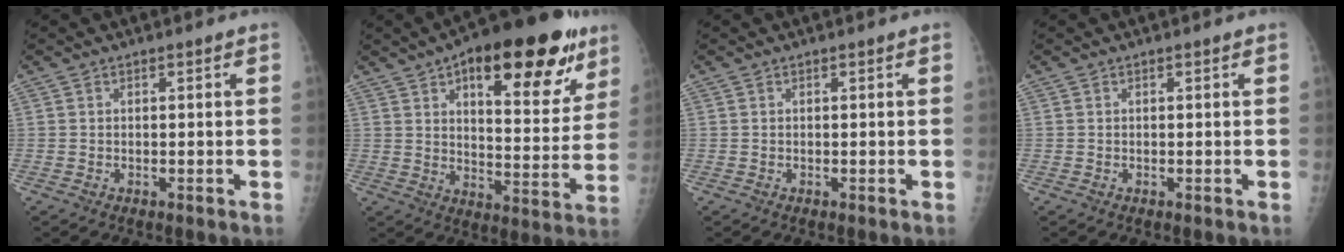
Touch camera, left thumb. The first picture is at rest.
{"total": 25.1, "force": [13.2, 10.3, 18.7], "torque": [-0.222, -0.027, 0.190]}
{"total": 0.0}
{"total": 0.0}